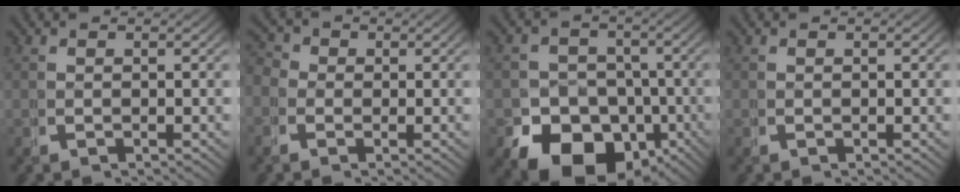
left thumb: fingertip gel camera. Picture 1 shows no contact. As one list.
[{"total": 2.7, "force": [0.1, 2.4, 1.3], "torque": [-0.023, -0.003, -0.009]}, {"total": 13.5, "force": [-5.9, 10.3, 6.4], "torque": [-0.110, -0.056, -0.082]}, {"total": 0.0}]